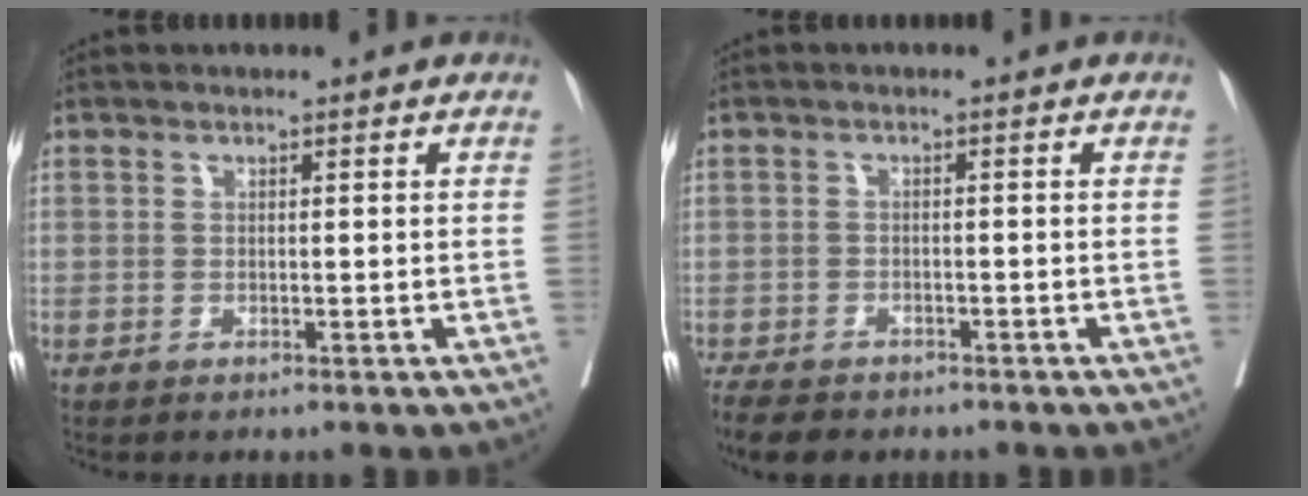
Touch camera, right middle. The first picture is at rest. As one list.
[{"total": 6.7, "force": [-5.5, 2.8, 2.8], "torque": [-0.046, -0.008, -0.080]}]